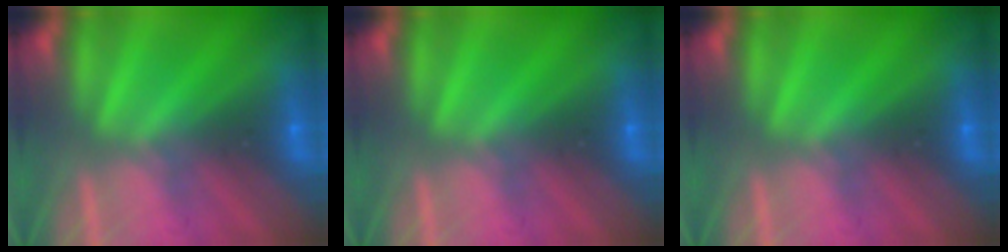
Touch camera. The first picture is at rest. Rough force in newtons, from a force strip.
{"total": 0.0}
{"total": 0.0}